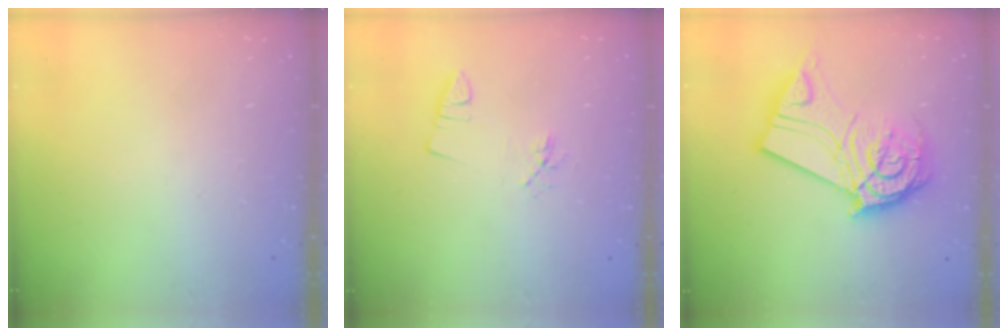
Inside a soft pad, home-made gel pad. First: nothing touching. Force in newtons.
{"total": 3.0, "press": 2.7, "slide": 1.4}
{"total": 16.8, "press": 16.8, "slide": 1.8}